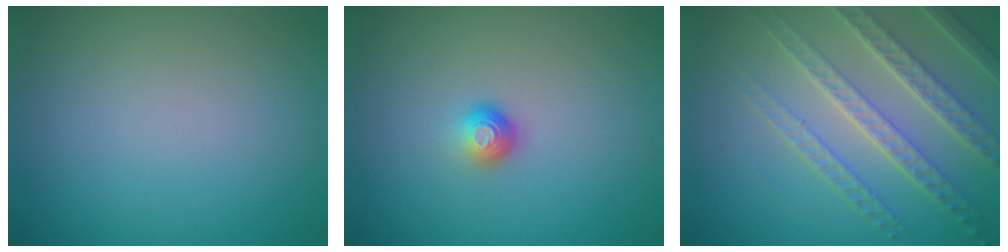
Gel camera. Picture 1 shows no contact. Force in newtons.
{"total": 1.6, "press": 1.1, "slide": 1.2}
{"total": 5.2, "press": 4.6, "slide": 2.4}